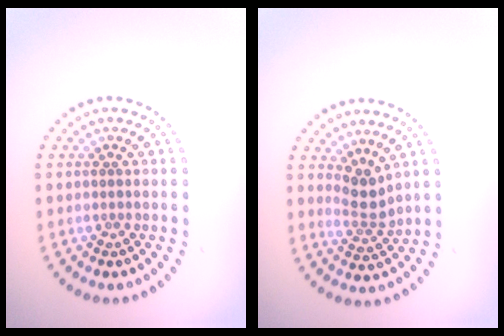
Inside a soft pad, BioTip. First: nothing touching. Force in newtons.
{"total": 2.5, "press": 1.8, "slide": 1.8}